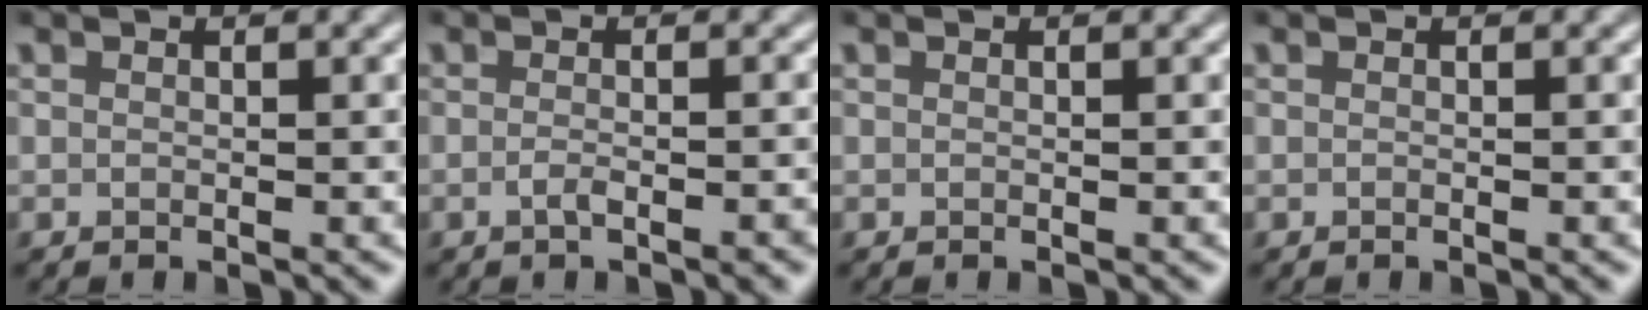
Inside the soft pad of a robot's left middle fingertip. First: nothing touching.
{"total": 2.2, "force": [-1.1, 0.7, 1.8], "torque": [-0.025, 0.003, -0.022]}
{"total": 0.0}
{"total": 0.0}